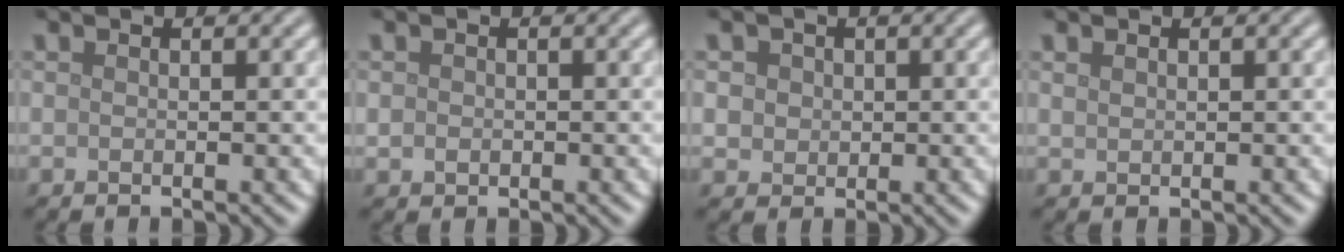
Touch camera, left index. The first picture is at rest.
{"total": 0.9, "force": [0.0, 0.8, 0.3], "torque": [-0.002, -0.003, 0.000]}
{"total": 3.1, "force": [1.2, 2.6, 1.4], "torque": [-0.026, 0.009, 0.012]}
{"total": 0.6, "force": [0.4, 0.4, 0.2], "torque": [-0.006, 0.000, 0.011]}